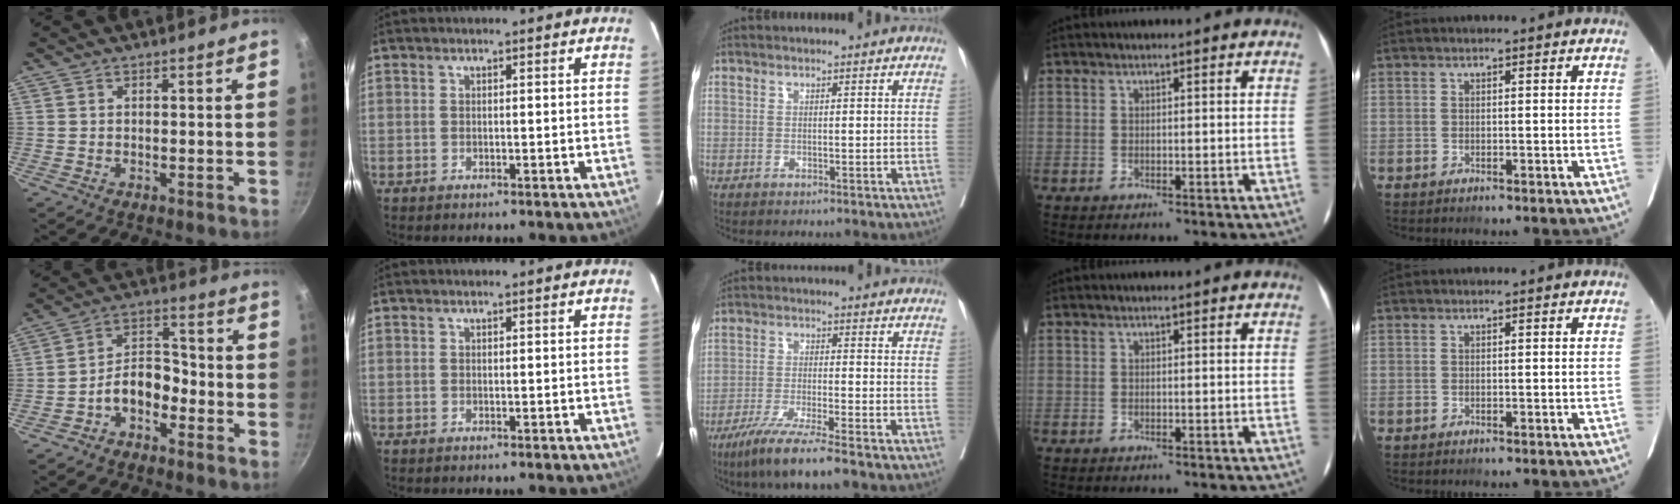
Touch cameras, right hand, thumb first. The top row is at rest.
{"thumb": {"total": 8.3, "force": [-3.6, 5.3, 5.4], "torque": [-0.074, 0.050, -0.073]}, "middle": {"total": 8.6, "force": [-6.3, -0.3, 5.8], "torque": [-0.101, -0.025, -0.110]}}